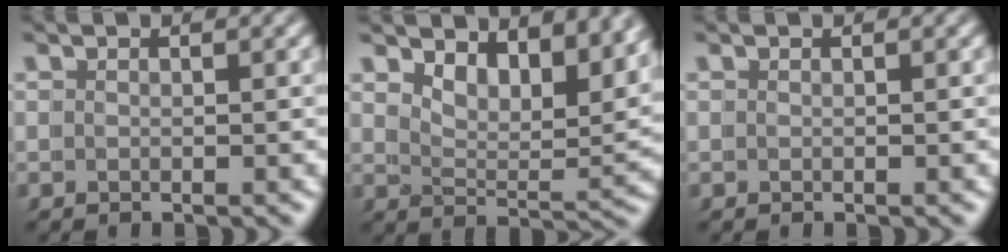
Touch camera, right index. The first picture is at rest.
{"total": 4.6, "force": [4.4, 0.2, 1.5], "torque": [-0.011, -0.004, 0.065]}
{"total": 0.0}